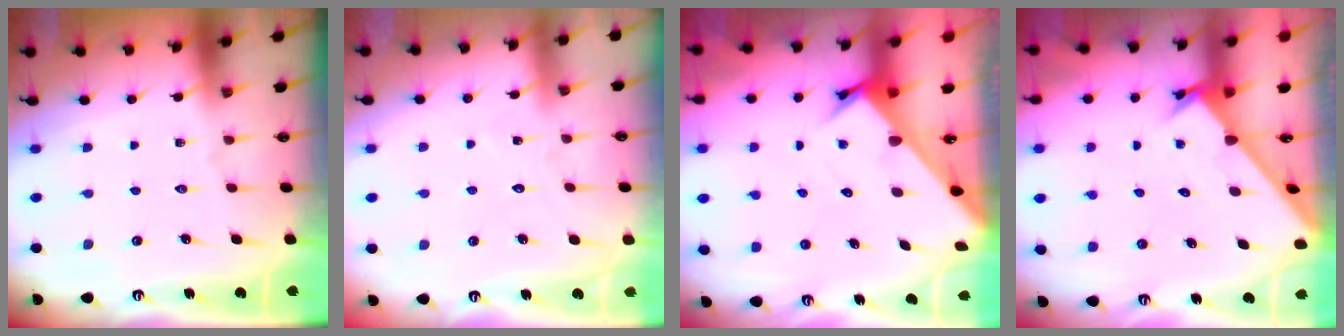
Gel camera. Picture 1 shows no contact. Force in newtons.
{"total": 5.8, "press": 5.8, "slide": 0.3}
{"total": 3.0, "press": 3.0, "slide": 0.1}
{"total": 1.7, "press": 1.7, "slide": 0.1}